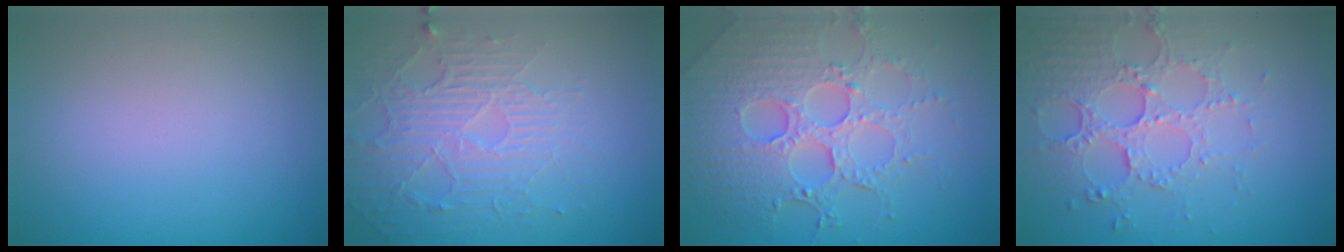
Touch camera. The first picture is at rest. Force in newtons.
{"total": 5.0, "press": 3.2, "slide": 3.8}
{"total": 6.9, "press": 5.3, "slide": 4.5}
{"total": 5.3, "press": 3.9, "slide": 3.6}